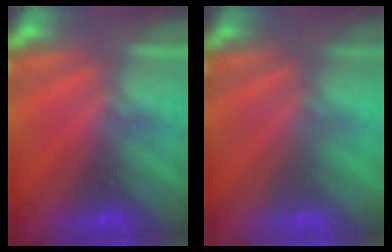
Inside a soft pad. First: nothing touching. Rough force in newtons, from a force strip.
{"total": 2.6}